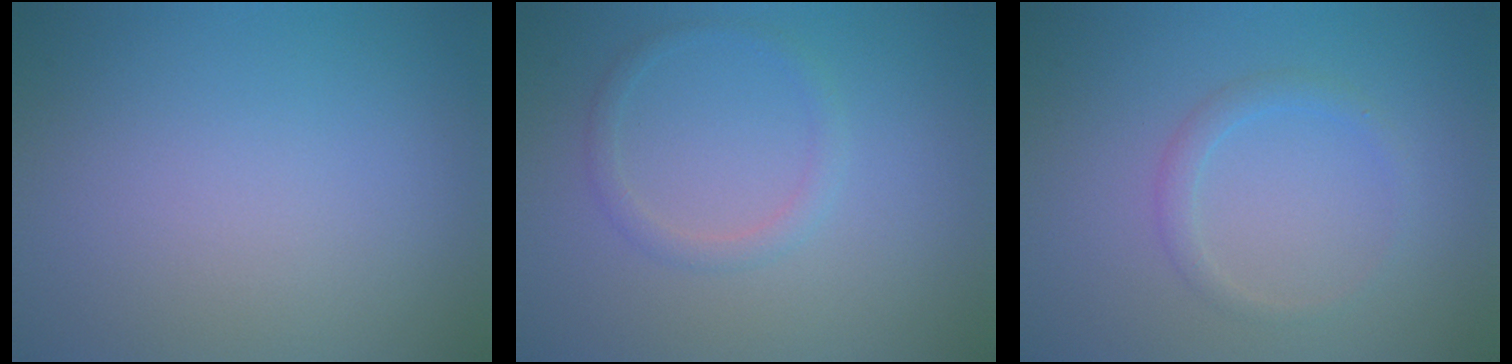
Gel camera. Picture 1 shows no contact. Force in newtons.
{"total": 1.5, "press": 1.5, "slide": 0.1}
{"total": 1.5, "press": 1.5, "slide": 0.1}